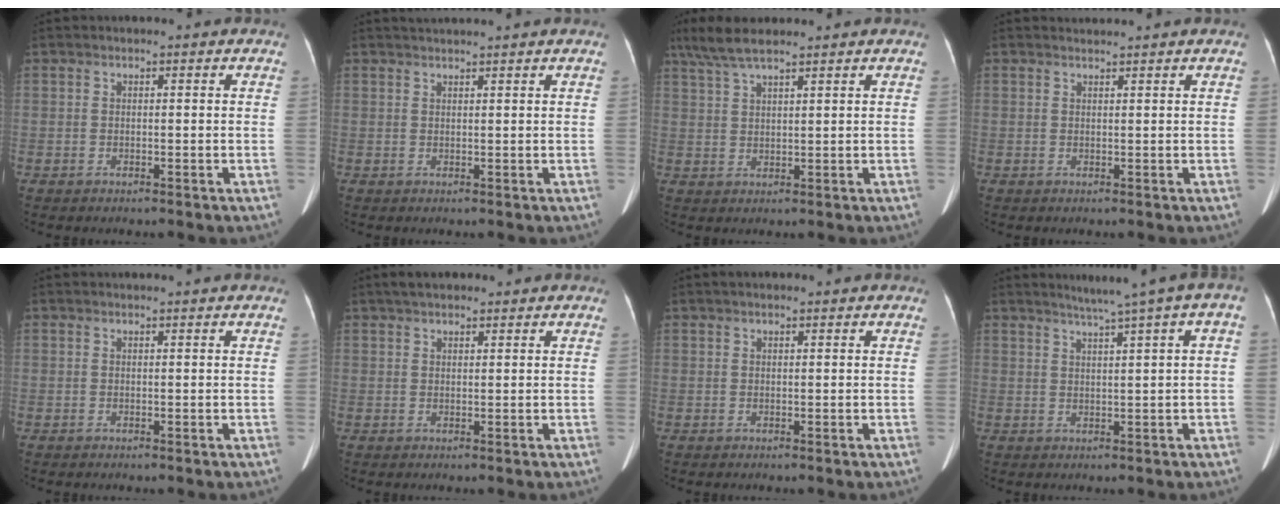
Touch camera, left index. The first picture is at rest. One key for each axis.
{"total": 2.9, "fx": 2.6, "fy": -0.8, "fz": 1.0, "tx": -0.010, "ty": 0.023, "tz": 0.048}
{"total": 6.8, "fx": 5.3, "fy": 1.0, "fz": 4.1, "tx": -0.086, "ty": 0.025, "tz": 0.100}
{"total": 0.8, "fx": 0.7, "fy": -0.2, "fz": -0.3, "tx": -0.005, "ty": 0.005, "tz": 0.016}
{"total": 2.0, "fx": 1.9, "fy": -0.1, "fz": 0.6, "tx": -0.008, "ty": 0.017, "tz": 0.026}
{"total": 4.0, "fx": 3.2, "fy": 1.4, "fz": 1.9, "tx": -0.034, "ty": 0.025, "tz": 0.051}
{"total": 1.7, "fx": 1.3, "fy": 0.6, "fz": 1.0, "tx": -0.016, "ty": 0.020, "tz": 0.018}
{"total": 7.0, "fx": 3.5, "fy": -0.5, "fz": 6.0, "tx": -0.083, "ty": 0.025, "tz": 0.049}